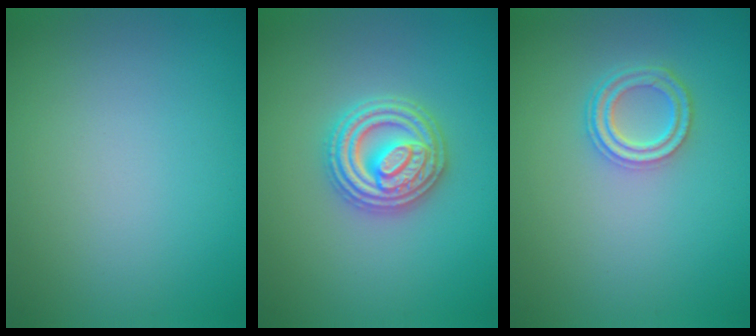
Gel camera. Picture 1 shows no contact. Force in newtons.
{"total": 4.9, "press": 4.8, "slide": 0.7}
{"total": 3.3, "press": 2.6, "slide": 2.1}